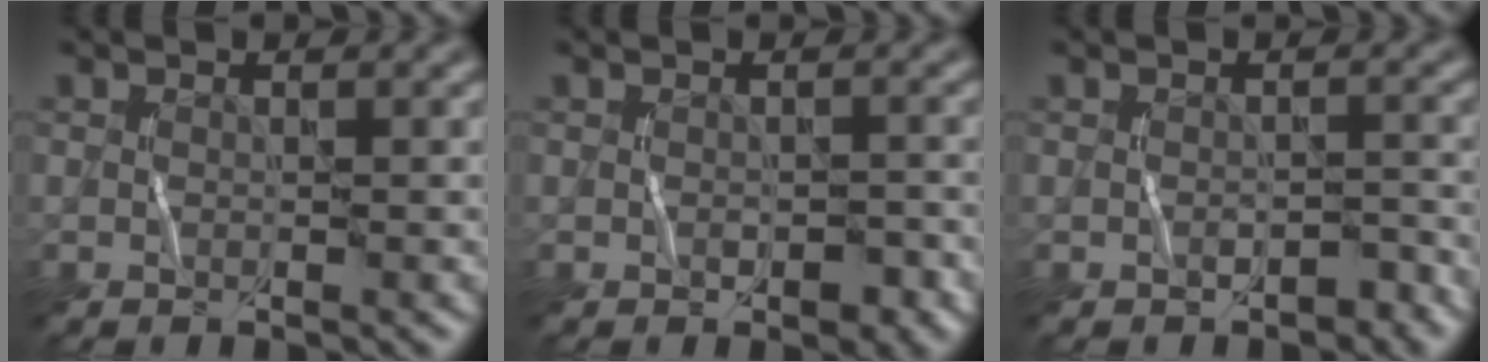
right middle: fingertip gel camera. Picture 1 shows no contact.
{"total": 1.7, "force": [-0.6, 1.0, 1.3], "torque": [-0.020, -0.002, -0.007]}
{"total": 1.3, "force": [-0.9, 0.7, 0.7], "torque": [-0.013, 0.002, -0.012]}